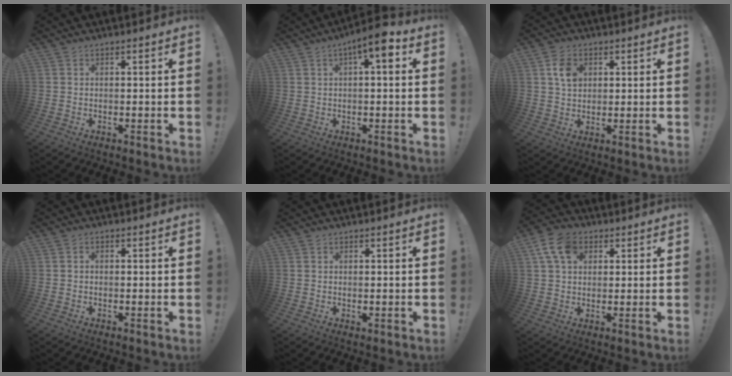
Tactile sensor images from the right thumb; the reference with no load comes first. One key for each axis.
{"total": 6.1, "fx": 2.0, "fy": 1.2, "fz": 5.6, "tx": -0.090, "ty": -0.007, "tz": 0.029}
{"total": 6.3, "fx": 2.1, "fy": 4.7, "fz": 3.6, "tx": -0.052, "ty": 0.003, "tz": 0.040}
{"total": 0.8, "fx": -0.3, "fy": 0.7, "fz": 0.4, "tx": -0.010, "ty": 0.004, "tz": -0.005}
{"total": 0.6, "fx": 0.3, "fy": 0.5, "fz": 0.2, "tx": 0.001, "ty": -0.002, "tz": 0.006}
{"total": 10.4, "fx": 4.0, "fy": 7.1, "fz": 6.5, "tx": -0.117, "ty": 0.000, "tz": 0.078}